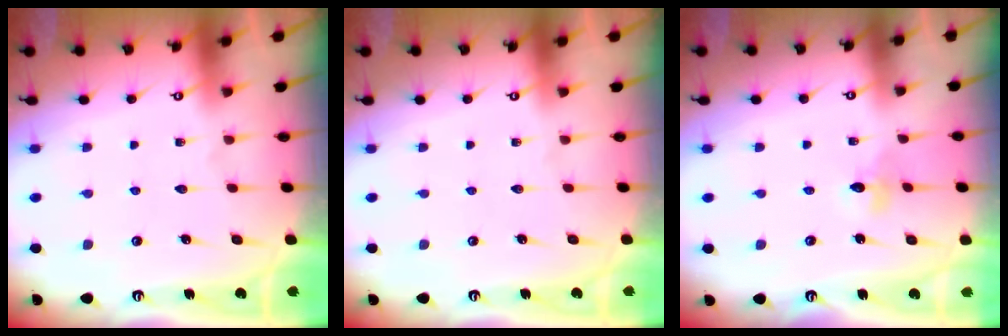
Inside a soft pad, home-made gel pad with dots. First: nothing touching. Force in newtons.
{"total": 0.0}
{"total": 3.9, "press": 3.8, "slide": 0.4}